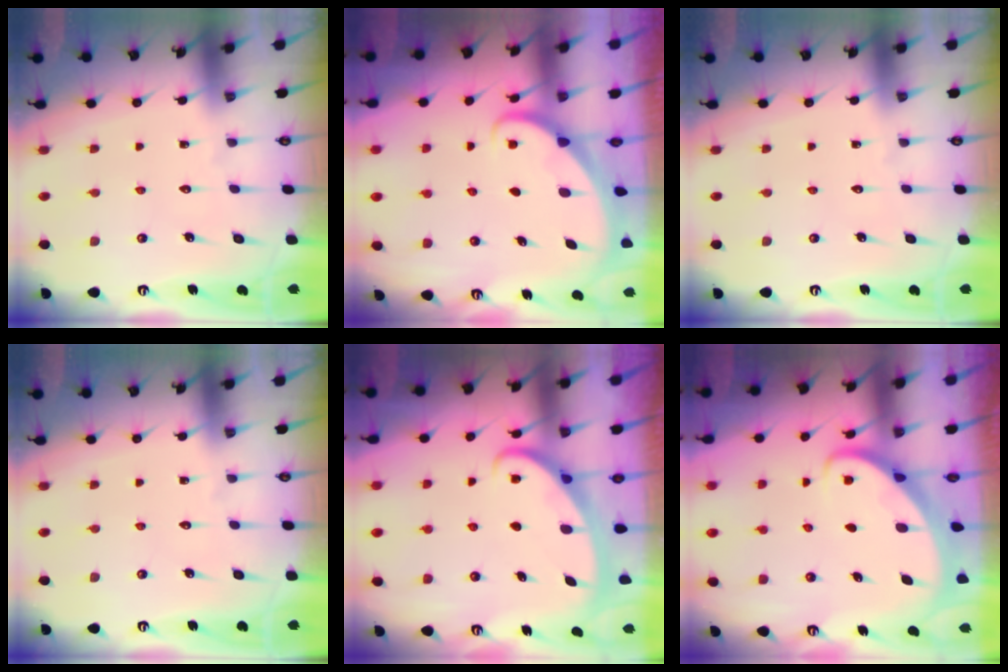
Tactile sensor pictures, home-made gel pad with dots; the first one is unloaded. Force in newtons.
{"total": 1.8, "press": 1.8, "slide": 0.0}
{"total": 0.0}
{"total": 0.0}
{"total": 2.7, "press": 2.7, "slide": 0.4}
{"total": 2.4, "press": 2.4, "slide": 0.3}